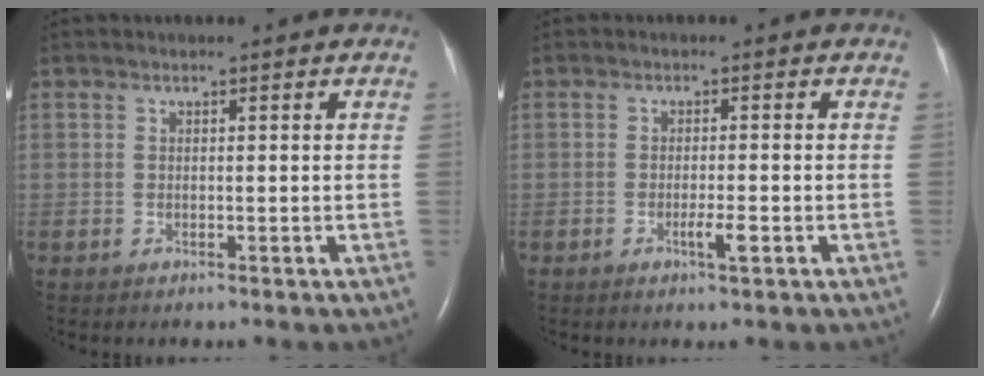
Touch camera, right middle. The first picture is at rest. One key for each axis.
{"total": 2.2, "fx": -0.9, "fy": 0.1, "fz": 2.0, "tx": -0.038, "ty": -0.003, "tz": -0.016}